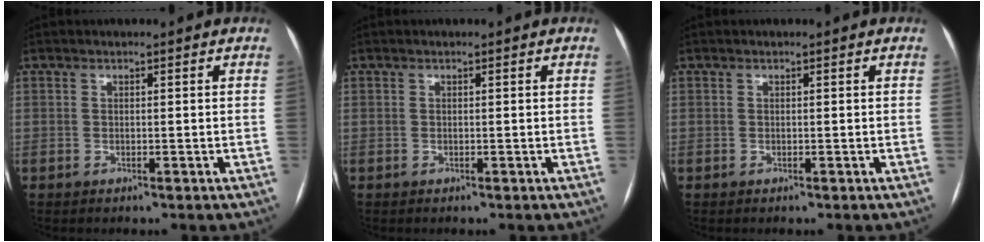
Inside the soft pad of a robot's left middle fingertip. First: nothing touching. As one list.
[{"total": 0.0}, {"total": 0.0}]